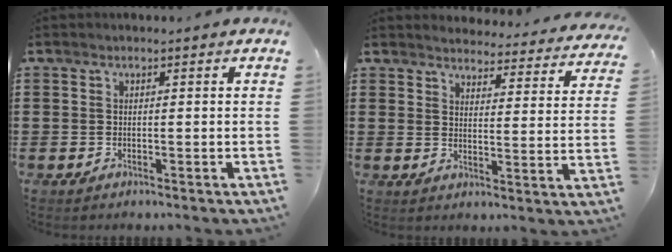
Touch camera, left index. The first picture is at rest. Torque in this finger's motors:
{"motor_torque": [2.14, 0.00, 0.26, 0.04]}